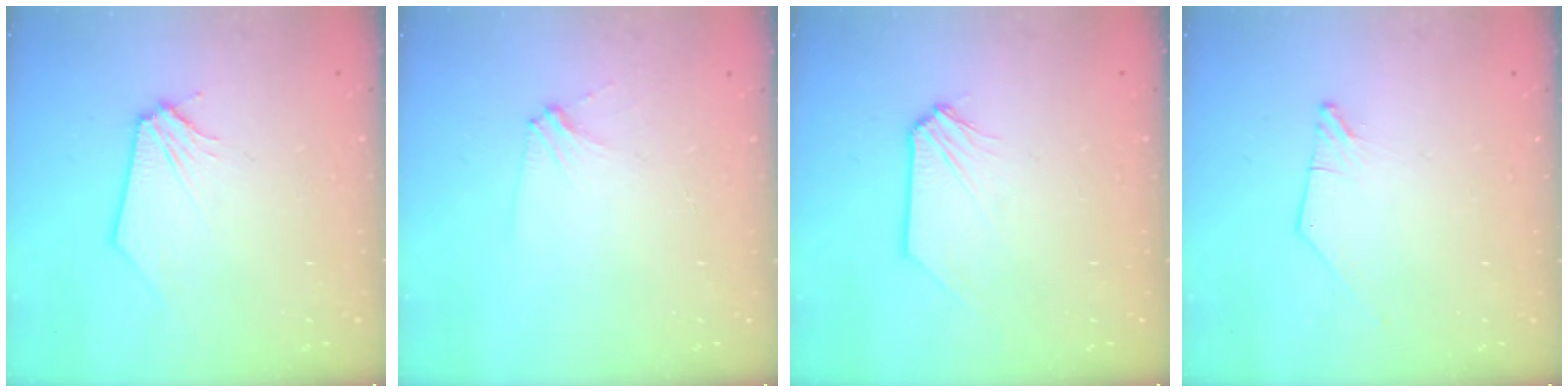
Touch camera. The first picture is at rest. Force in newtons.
{"total": 2.8, "press": 2.8, "slide": 0.4}
{"total": 1.0, "press": 1.0, "slide": 0.2}
{"total": 0.0}